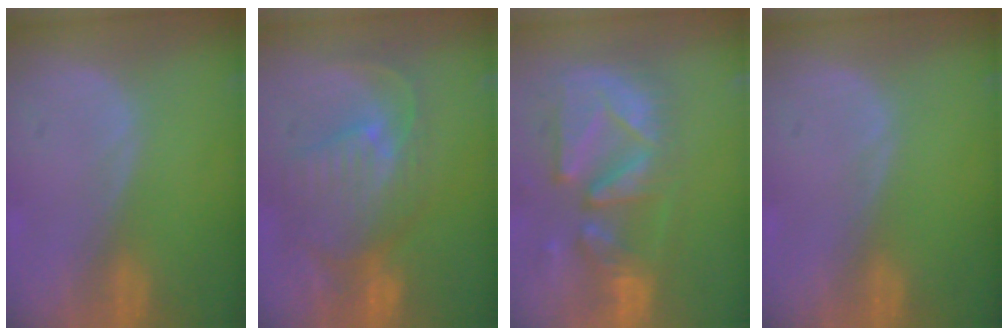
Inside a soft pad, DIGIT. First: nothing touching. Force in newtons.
{"total": 10.5, "press": 9.3, "slide": 4.8}
{"total": 13.1, "press": 11.4, "slide": 6.5}
{"total": 0.0}